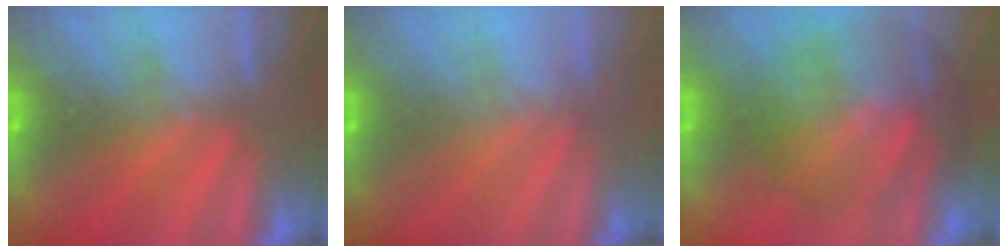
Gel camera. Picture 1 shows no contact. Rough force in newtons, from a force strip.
{"total": 1.1}
{"total": 7.8}